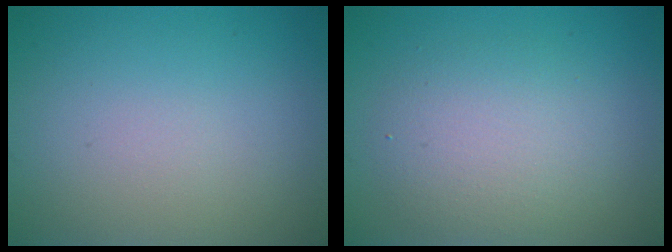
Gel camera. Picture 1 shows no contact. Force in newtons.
{"total": 4.1, "press": 4.1, "slide": 0.2}